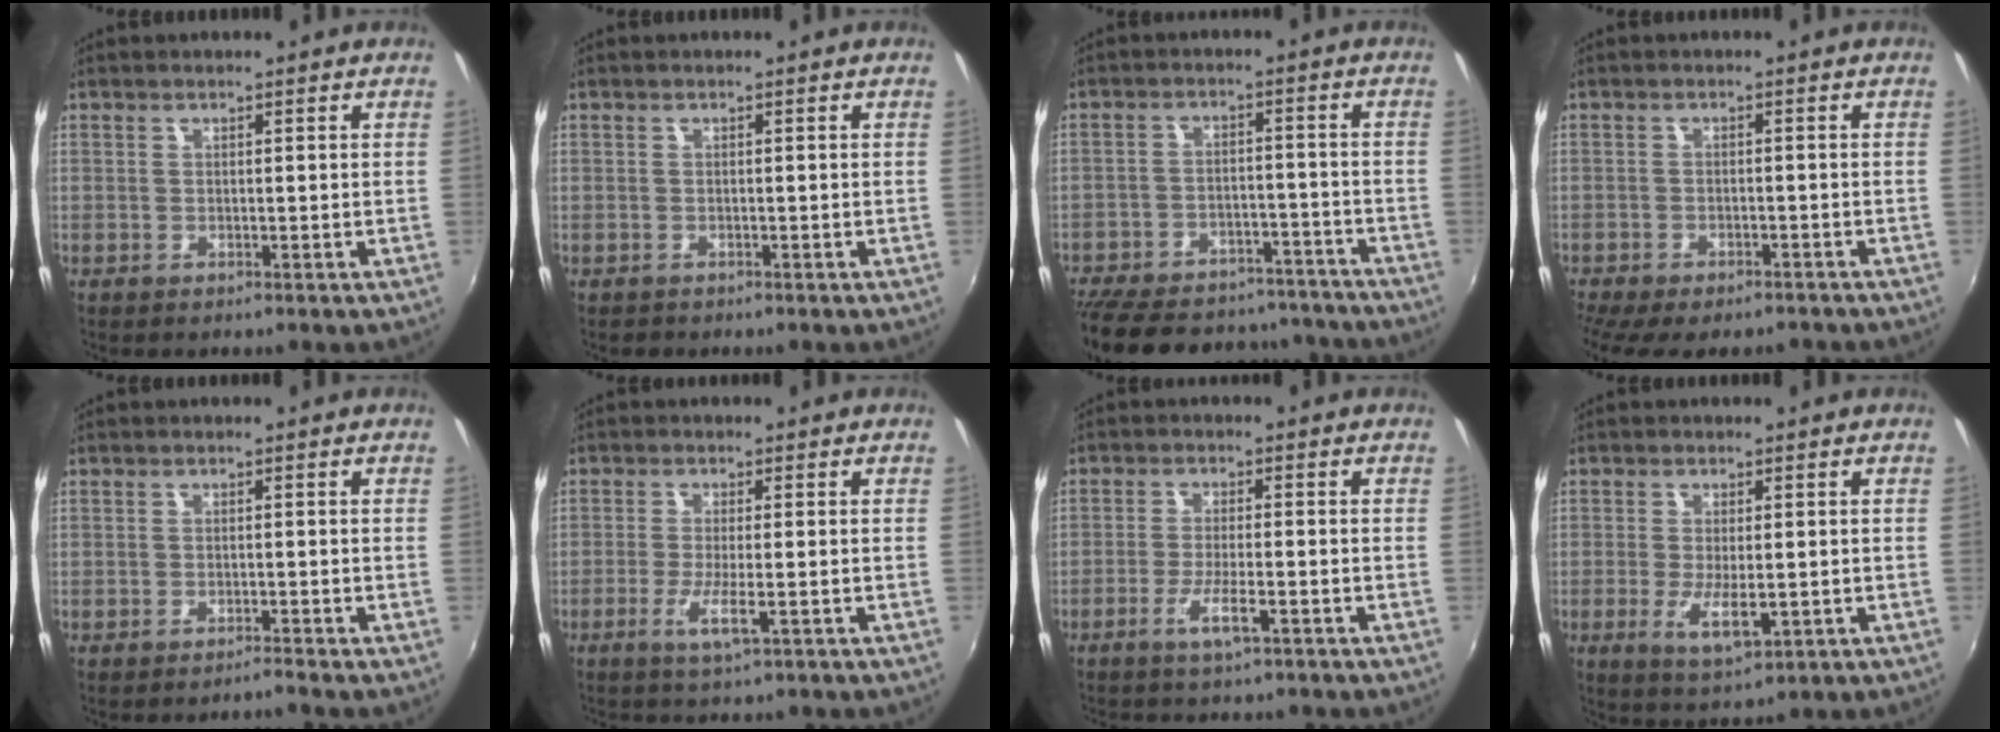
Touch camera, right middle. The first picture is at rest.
{"total": 0.8, "force": [-0.6, 0.5, -0.1], "torque": [-0.002, -0.001, -0.011]}
{"total": 25.3, "force": [-21.4, 10.1, 8.9], "torque": [-0.206, 0.032, -0.281]}
{"total": 9.6, "force": [-8.0, 2.8, 4.4], "torque": [-0.100, -0.037, -0.123]}
{"total": 1.2, "force": [-1.1, -0.3, 0.1], "torque": [0.000, -0.004, -0.020]}
{"total": 3.8, "force": [-2.1, 0.0, 3.2], "torque": [-0.072, -0.009, -0.043]}
{"total": 4.1, "force": [-2.8, 0.3, 3.0], "torque": [-0.068, -0.005, -0.054]}
{"total": 6.1, "force": [-1.8, 2.1, 5.4], "torque": [-0.106, -0.018, -0.028]}